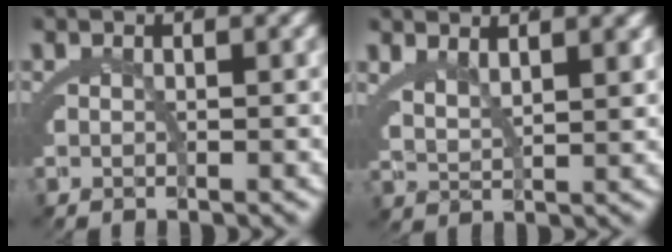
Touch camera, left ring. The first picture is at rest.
{"total": 3.0, "force": [2.4, 0.7, 1.5], "torque": [-0.034, -0.010, 0.052]}